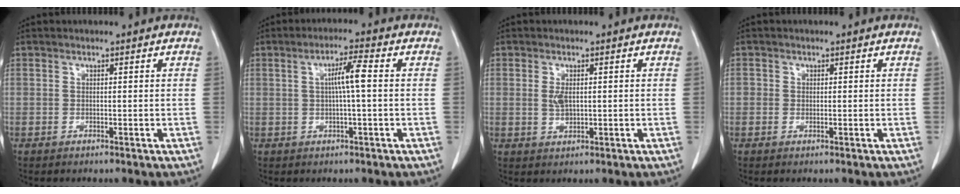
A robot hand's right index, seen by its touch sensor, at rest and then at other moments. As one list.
[{"total": 4.3, "force": [0.3, 0.0, 4.3], "torque": [-0.077, 0.009, 0.005]}, {"total": 2.3, "force": [0.2, 1.1, 2.0], "torque": [-0.040, -0.002, 0.006]}, {"total": 0.9, "force": [-0.1, 0.8, 0.4], "torque": [-0.003, 0.002, -0.003]}]